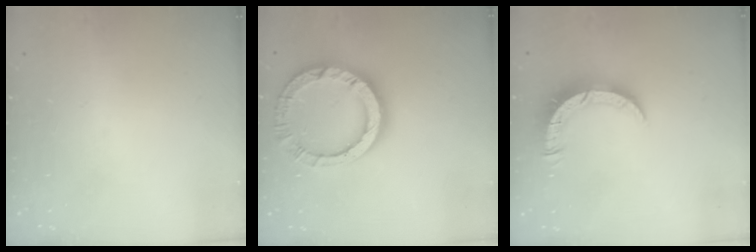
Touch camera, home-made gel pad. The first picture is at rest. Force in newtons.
{"total": 14.0, "press": 13.9, "slide": 1.4}
{"total": 8.2, "press": 8.2, "slide": 1.0}